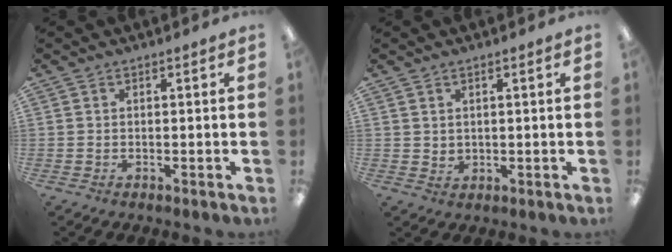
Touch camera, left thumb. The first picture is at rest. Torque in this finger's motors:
{"motor_torque": [-0.27, 0.10, -0.08, -0.12, 0.00]}